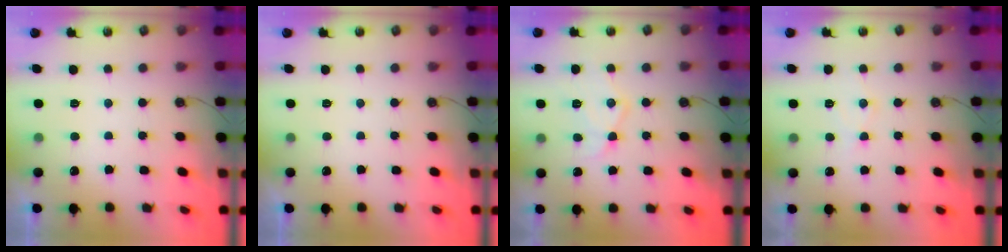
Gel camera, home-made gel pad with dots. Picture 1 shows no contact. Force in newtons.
{"total": 0.0}
{"total": 11.6, "press": 11.6, "slide": 0.6}
{"total": 6.7, "press": 6.7, "slide": 0.5}